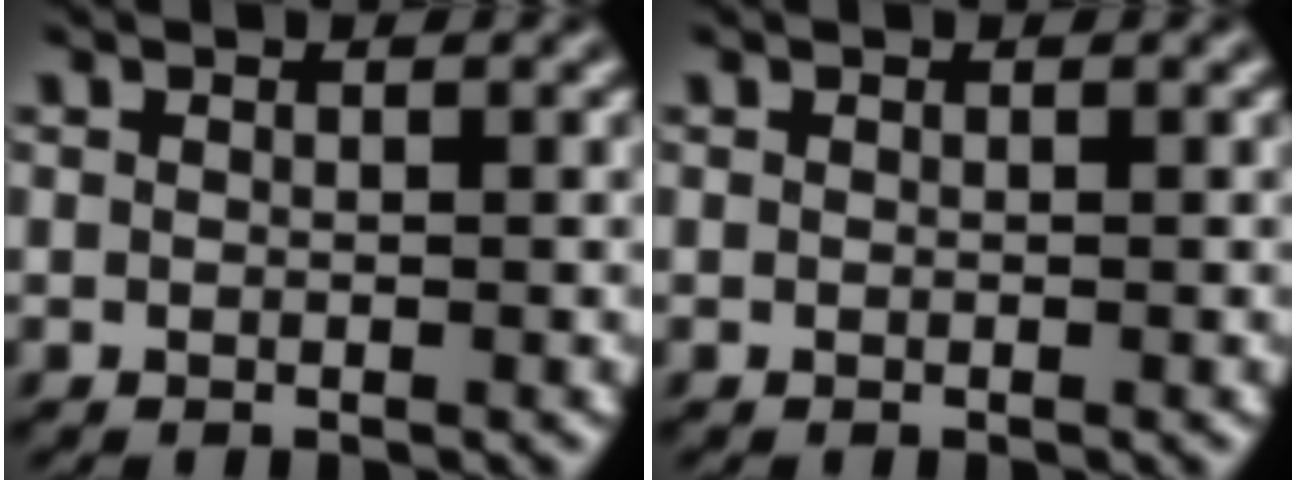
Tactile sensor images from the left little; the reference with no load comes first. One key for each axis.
{"total": 0.0}